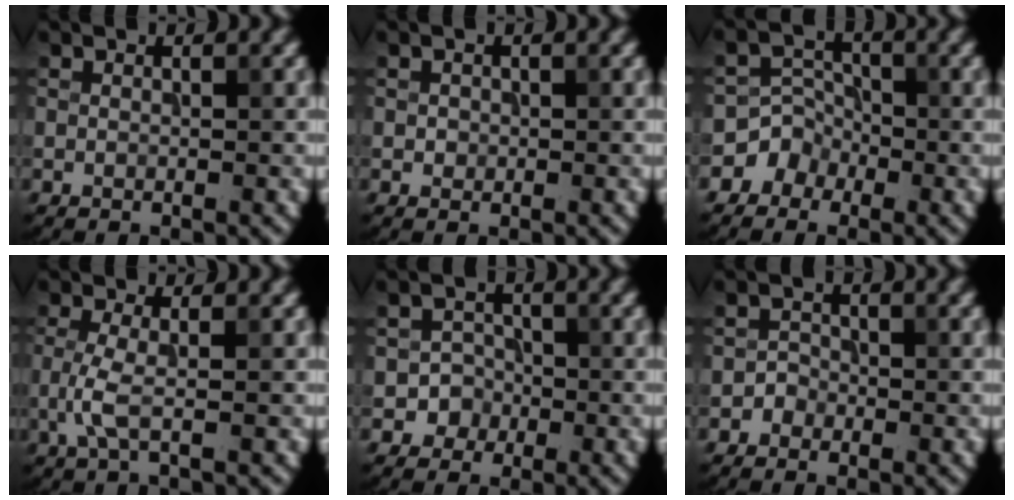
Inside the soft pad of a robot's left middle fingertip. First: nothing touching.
{"total": 0.7, "force": [0.0, 0.7, 0.2], "torque": [0.002, -0.003, -0.002]}
{"total": 3.8, "force": [-2.2, 3.1, 0.1], "torque": [0.040, 0.010, -0.048]}
{"total": 2.2, "force": [-0.5, 0.5, 2.1], "torque": [-0.052, -0.001, -0.015]}
{"total": 2.4, "force": [-0.9, 2.2, 0.2], "torque": [0.020, 0.012, -0.022]}
{"total": 1.3, "force": [-0.7, 1.0, 0.0], "torque": [0.012, 0.008, -0.015]}